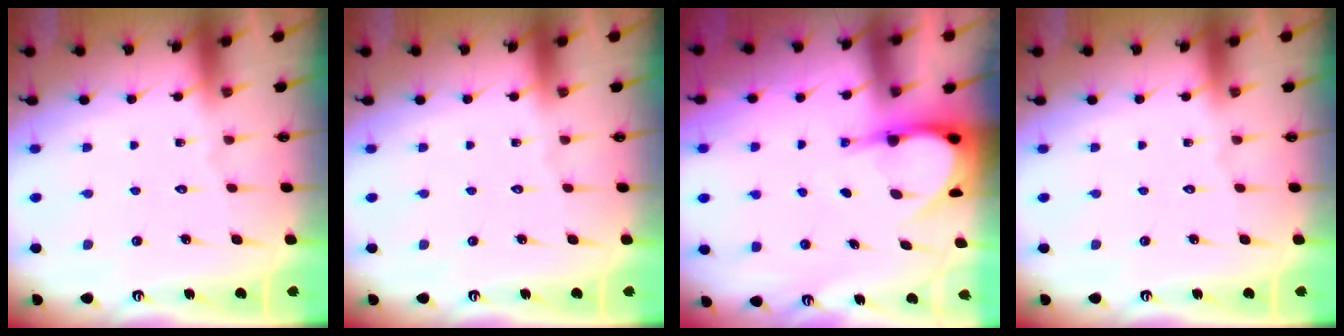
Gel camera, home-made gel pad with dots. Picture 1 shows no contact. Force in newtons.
{"total": 0.0}
{"total": 5.1, "press": 5.0, "slide": 0.5}
{"total": 0.0}